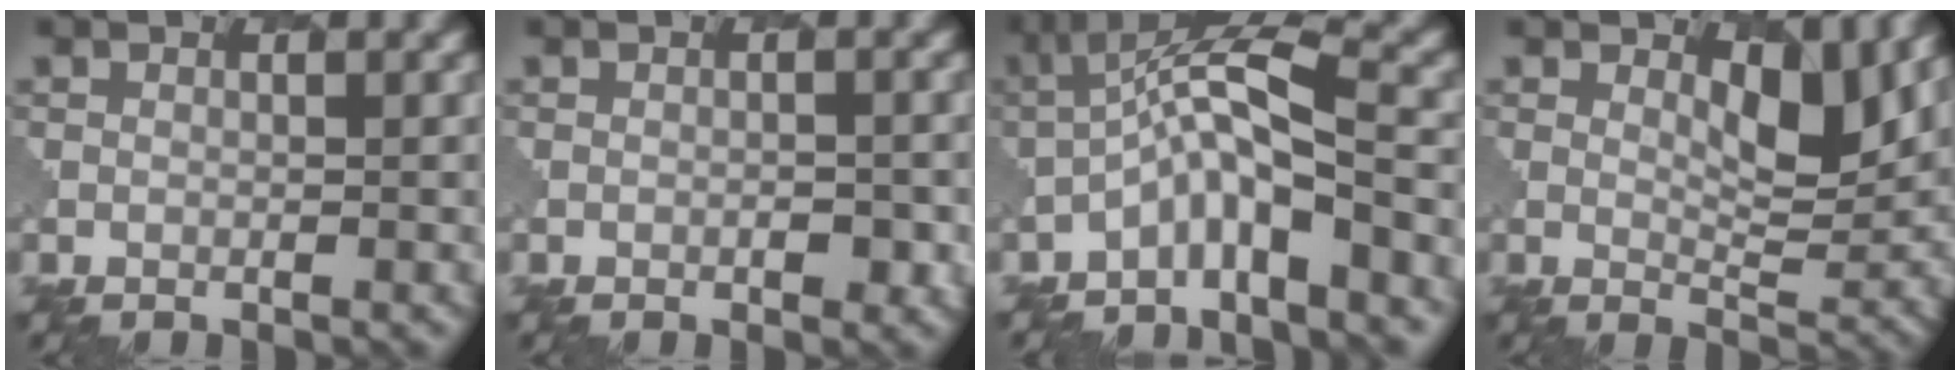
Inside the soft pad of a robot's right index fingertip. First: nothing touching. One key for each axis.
{"total": 1.2, "fx": -0.6, "fy": 0.5, "fz": 0.9, "tx": -0.014, "ty": 0.003, "tz": -0.004}
{"total": 6.0, "fx": -2.9, "fy": 1.1, "fz": 5.1, "tx": -0.094, "ty": 0.018, "tz": -0.058}
{"total": 4.6, "fx": 2.1, "fy": 1.8, "fz": 3.7, "tx": -0.058, "ty": -0.013, "tz": 0.040}